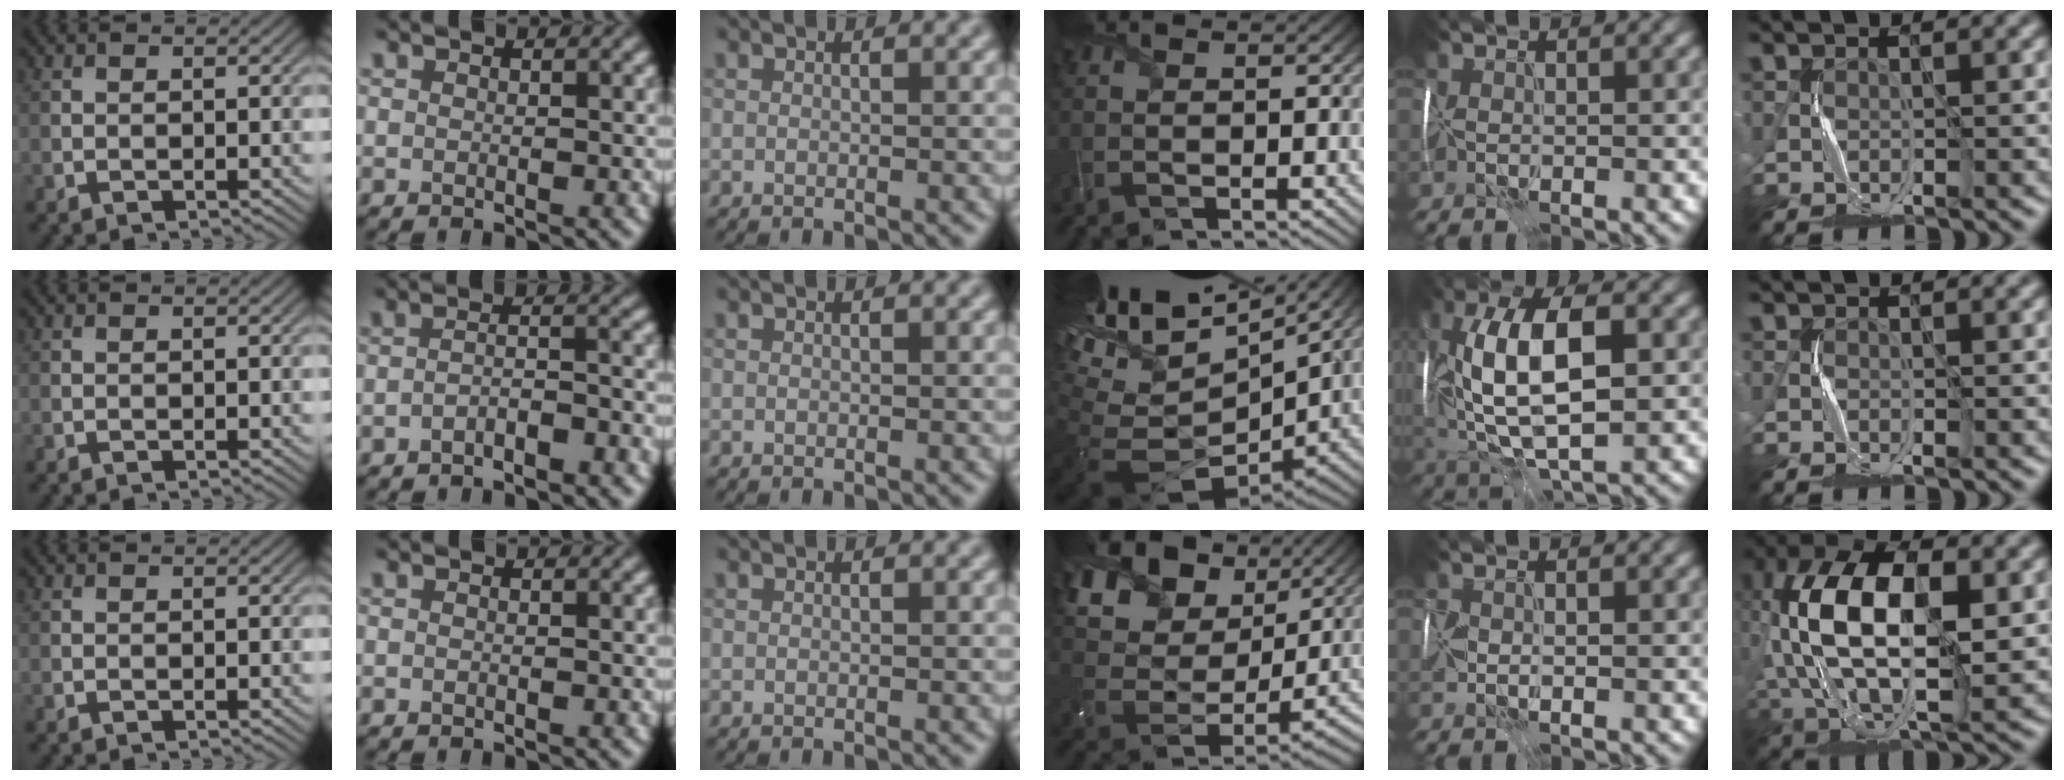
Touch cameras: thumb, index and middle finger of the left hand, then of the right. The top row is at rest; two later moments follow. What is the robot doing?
{"motion": "wrap", "object": "scarf"}